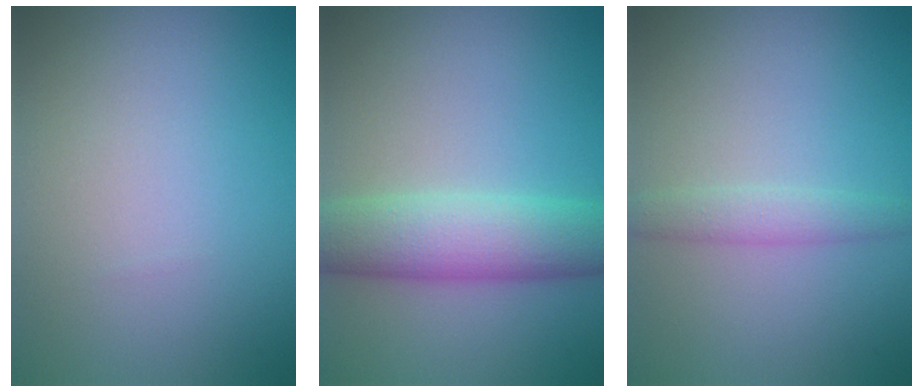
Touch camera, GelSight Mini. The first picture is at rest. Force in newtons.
{"total": 6.2, "press": 6.2, "slide": 0.0}
{"total": 1.8, "press": 1.8, "slide": 0.0}